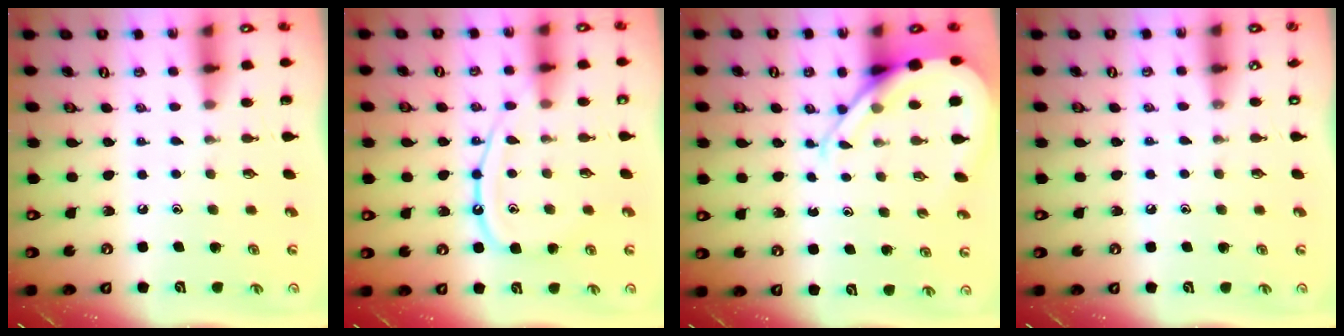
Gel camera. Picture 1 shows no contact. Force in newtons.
{"total": 12.9, "press": 12.8, "slide": 1.4}
{"total": 10.0, "press": 10.0, "slide": 0.7}
{"total": 4.8, "press": 4.8, "slide": 0.6}